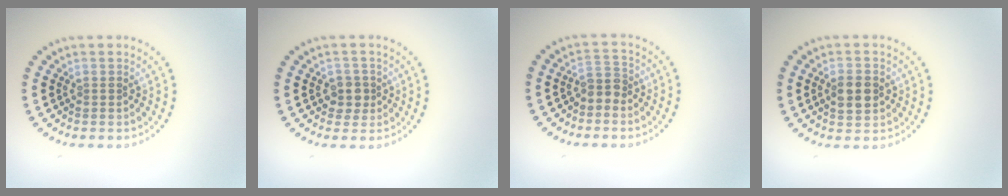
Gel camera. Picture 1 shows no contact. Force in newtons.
{"total": 1.9, "press": 1.7, "slide": 0.9}
{"total": 2.0, "press": 1.7, "slide": 1.0}
{"total": 3.4, "press": 3.4, "slide": 0.1}